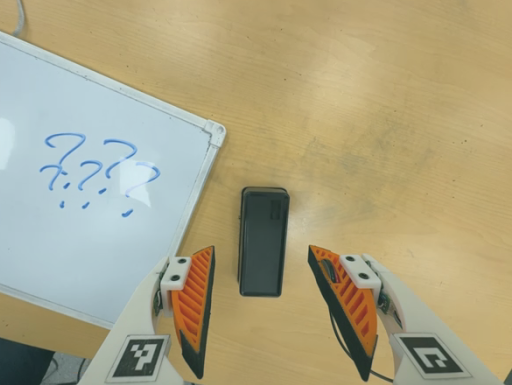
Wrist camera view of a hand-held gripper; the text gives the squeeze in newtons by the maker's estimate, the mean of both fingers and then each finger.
{"total": 0.0}